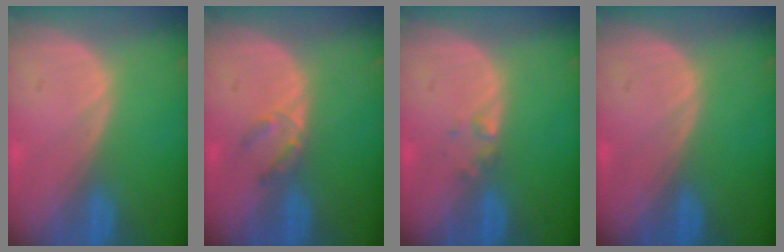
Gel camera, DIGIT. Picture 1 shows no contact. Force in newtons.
{"total": 2.5, "press": 2.3, "slide": 1.0}
{"total": 1.2, "press": 1.2, "slide": 0.1}
{"total": 0.0}